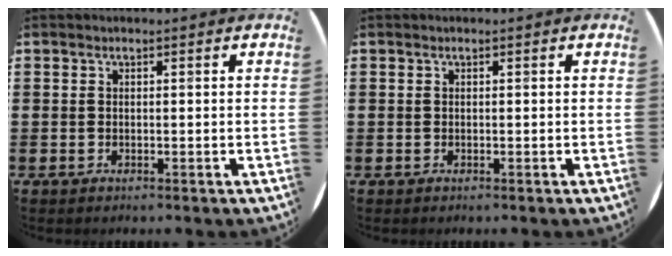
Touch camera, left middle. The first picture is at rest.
{"total": 0.0}